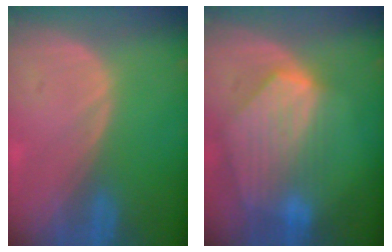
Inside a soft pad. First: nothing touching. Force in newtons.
{"total": 9.2, "press": 8.0, "slide": 4.5}